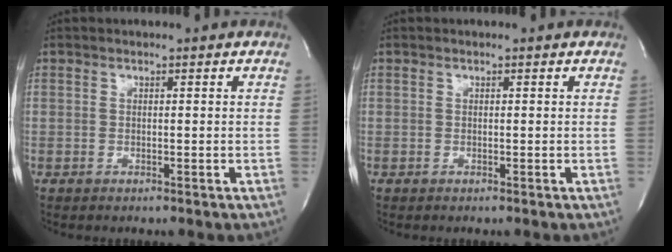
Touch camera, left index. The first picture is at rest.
{"total": 0.0}